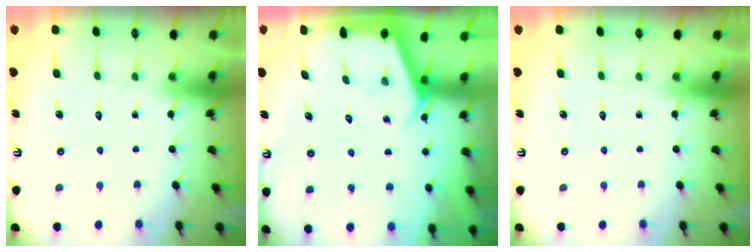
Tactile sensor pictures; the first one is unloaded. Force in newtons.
{"total": 2.8, "press": 2.8, "slide": 0.4}
{"total": 0.0}